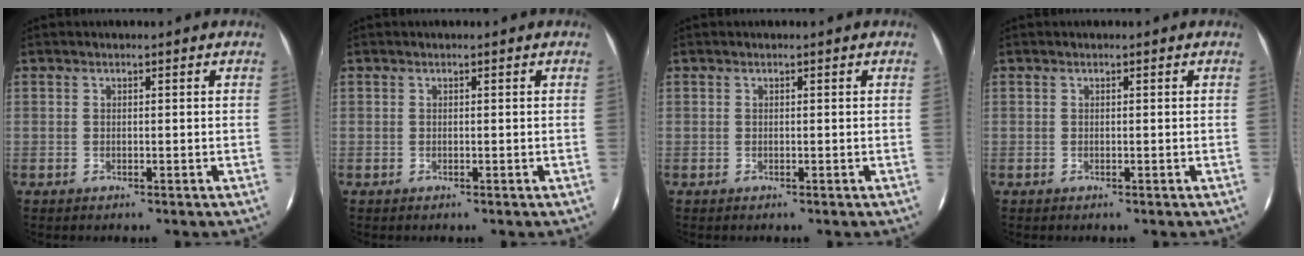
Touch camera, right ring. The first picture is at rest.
{"total": 0.0}
{"total": 0.0}
{"total": 0.0}